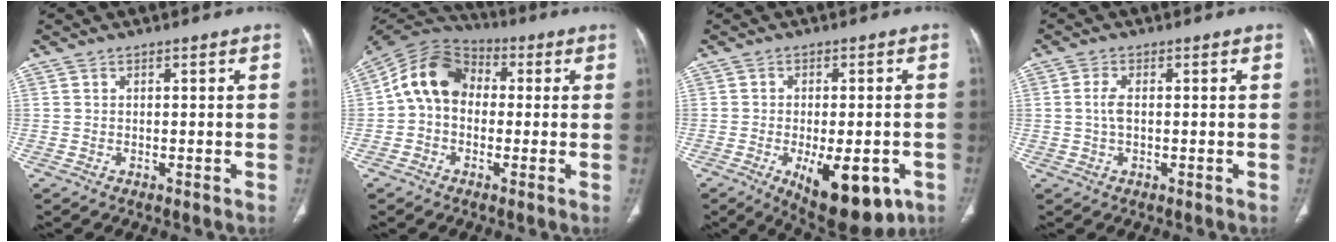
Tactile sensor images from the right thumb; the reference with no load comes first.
{"total": 11.7, "force": [0.4, 9.1, 7.3], "torque": [-0.118, 0.036, -0.010]}
{"total": 14.7, "force": [-5.8, 6.6, 11.9], "torque": [-0.146, 0.002, -0.065]}
{"total": 2.8, "force": [0.1, 1.4, 2.4], "torque": [-0.056, 0.005, 0.001]}